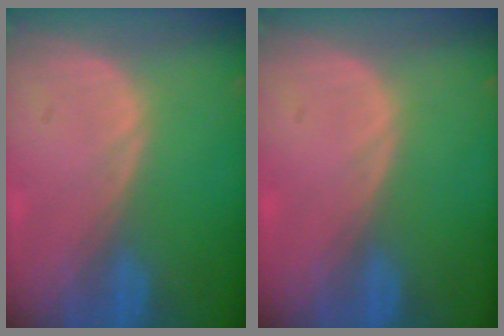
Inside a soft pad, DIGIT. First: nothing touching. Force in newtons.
{"total": 0.0}